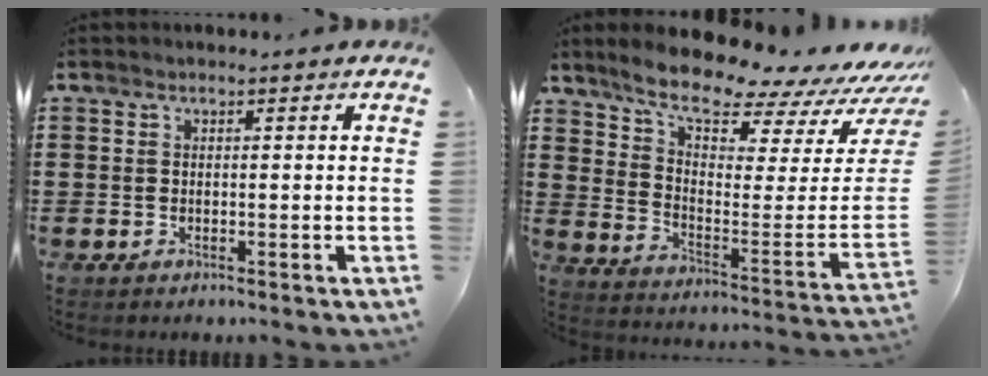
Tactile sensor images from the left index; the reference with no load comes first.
{"total": 9.7, "force": [8.5, 1.8, 4.4], "torque": [-0.095, -0.082, 0.140]}